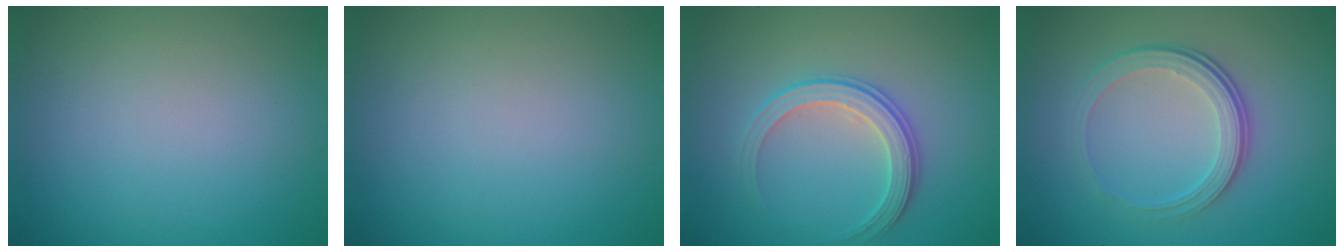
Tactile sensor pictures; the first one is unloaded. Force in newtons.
{"total": 0.0}
{"total": 2.9, "press": 2.8, "slide": 0.6}
{"total": 4.2, "press": 2.8, "slide": 3.1}